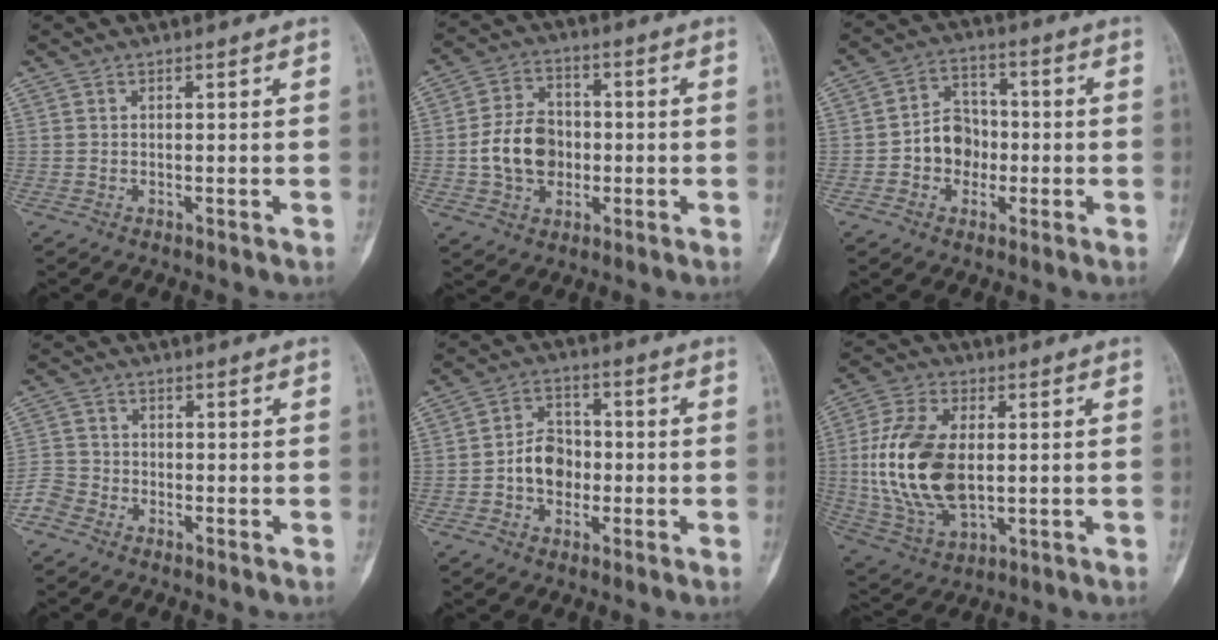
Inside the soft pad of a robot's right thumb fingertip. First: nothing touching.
{"total": 11.0, "force": [-1.3, 8.5, 6.8], "torque": [-0.101, 0.019, -0.025]}
{"total": 8.3, "force": [-1.6, 7.0, 4.2], "torque": [-0.032, 0.029, -0.036]}
{"total": 3.5, "force": [-2.7, 2.2, 0.6], "torque": [-0.006, 0.007, -0.067]}
{"total": 7.9, "force": [-1.4, 6.2, 4.6], "torque": [-0.048, 0.025, -0.033]}
{"total": 18.6, "force": [0.3, 10.9, 15.0], "torque": [-0.298, -0.006, 0.017]}